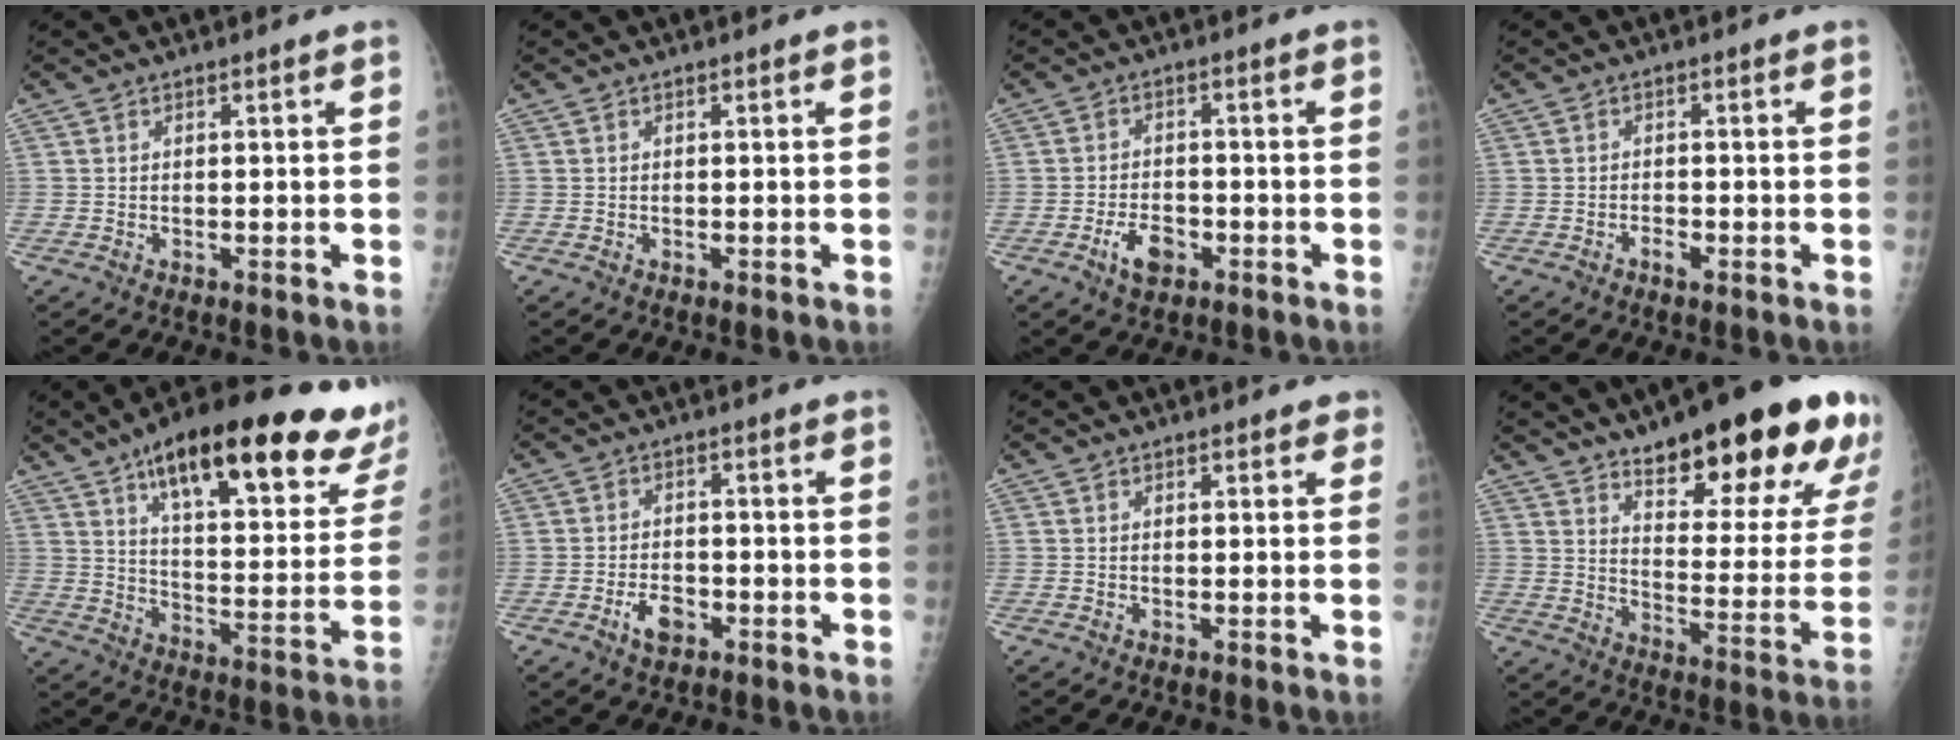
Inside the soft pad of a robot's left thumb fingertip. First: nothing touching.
{"total": 0.0}
{"total": 4.7, "force": [-2.3, 2.8, 3.0], "torque": [-0.045, 0.013, -0.040]}
{"total": 1.6, "force": [-1.0, 0.7, 1.0], "torque": [-0.018, 0.004, -0.018]}
{"total": 30.0, "force": [19.3, 7.9, 21.5], "torque": [-0.276, -0.053, 0.275]}
{"total": 4.2, "force": [-2.1, 2.5, 2.7], "torque": [-0.040, 0.012, -0.035]}
{"total": 1.8, "force": [1.3, 1.0, 0.7], "torque": [0.012, -0.003, 0.008]}
{"total": 25.4, "force": [16.5, 7.0, 18.0], "torque": [-0.203, -0.071, 0.232]}